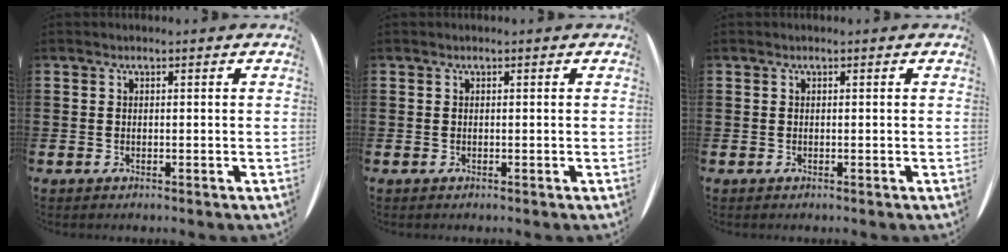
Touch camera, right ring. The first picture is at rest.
{"total": 0.0}
{"total": 0.0}